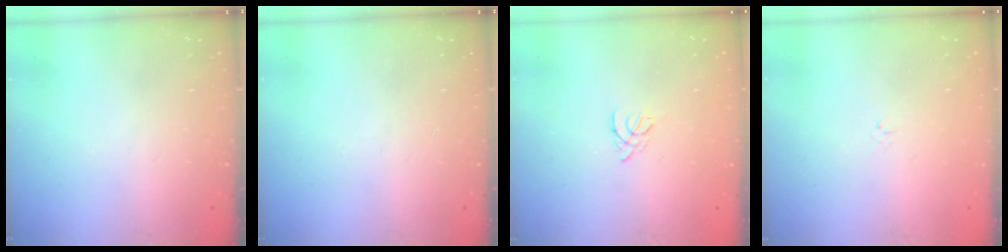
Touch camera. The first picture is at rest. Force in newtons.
{"total": 0.0}
{"total": 2.5, "press": 2.4, "slide": 0.6}
{"total": 0.7, "press": 0.5, "slide": 0.4}